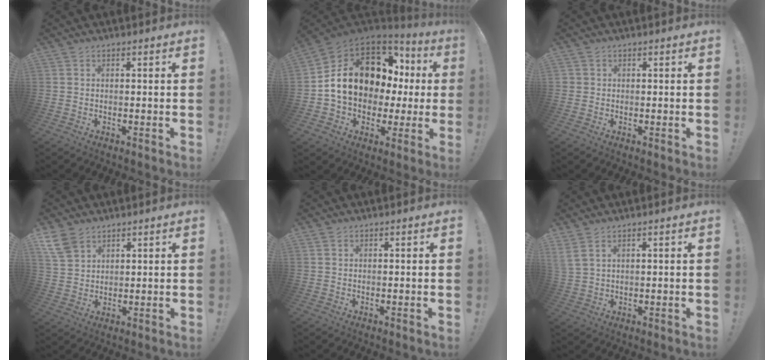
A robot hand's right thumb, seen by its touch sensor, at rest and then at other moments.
{"total": 17.3, "force": [4.3, 12.8, 10.8], "torque": [-0.162, -0.015, 0.103]}
{"total": 1.0, "force": [0.1, 1.0, 0.1], "torque": [-0.007, 0.003, 0.004]}
{"total": 5.6, "force": [3.9, 3.4, 2.3], "torque": [-0.044, -0.014, 0.079]}
{"total": 1.0, "force": [-0.5, -0.6, -0.6], "torque": [0.009, 0.004, -0.010]}
{"total": 4.0, "force": [2.6, 0.8, 3.0], "torque": [-0.059, -0.014, 0.052]}